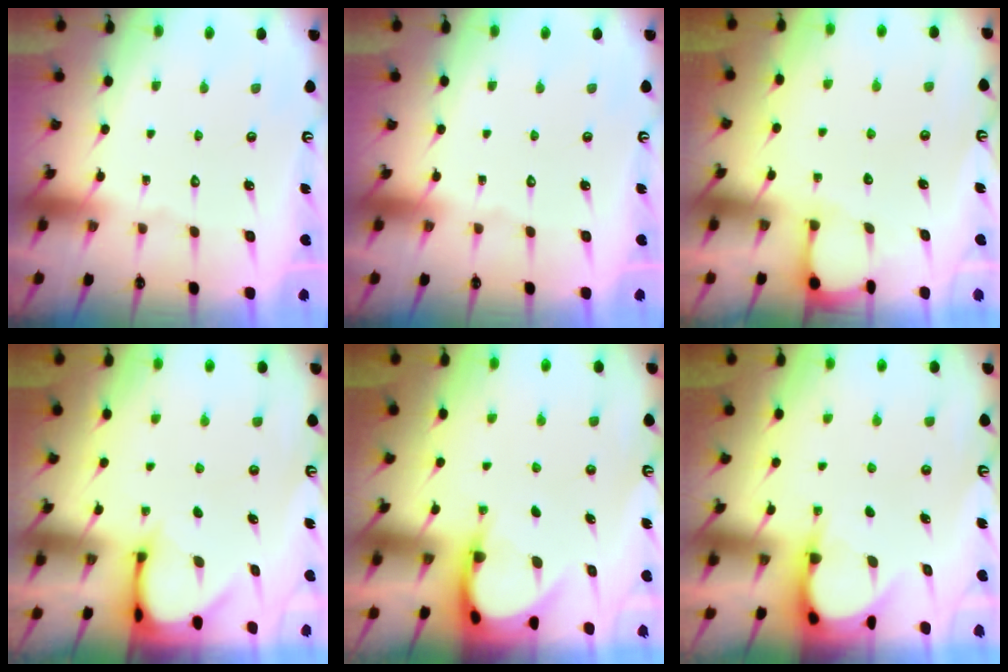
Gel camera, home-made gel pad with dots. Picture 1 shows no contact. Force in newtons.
{"total": 0.0}
{"total": 2.1, "press": 2.1, "slide": 0.2}
{"total": 3.0, "press": 3.0, "slide": 0.3}
{"total": 3.9, "press": 3.9, "slide": 0.4}
{"total": 3.8, "press": 3.8, "slide": 0.4}